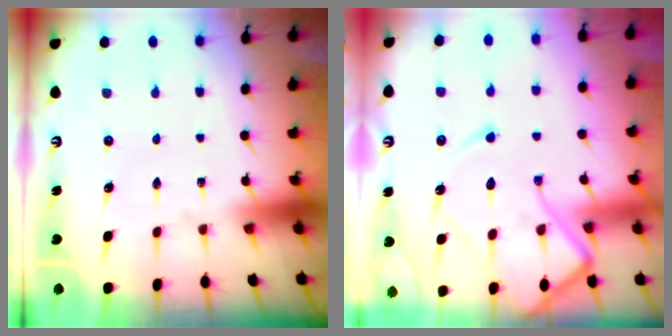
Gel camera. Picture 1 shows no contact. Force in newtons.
{"total": 14.5, "press": 14.4, "slide": 1.6}